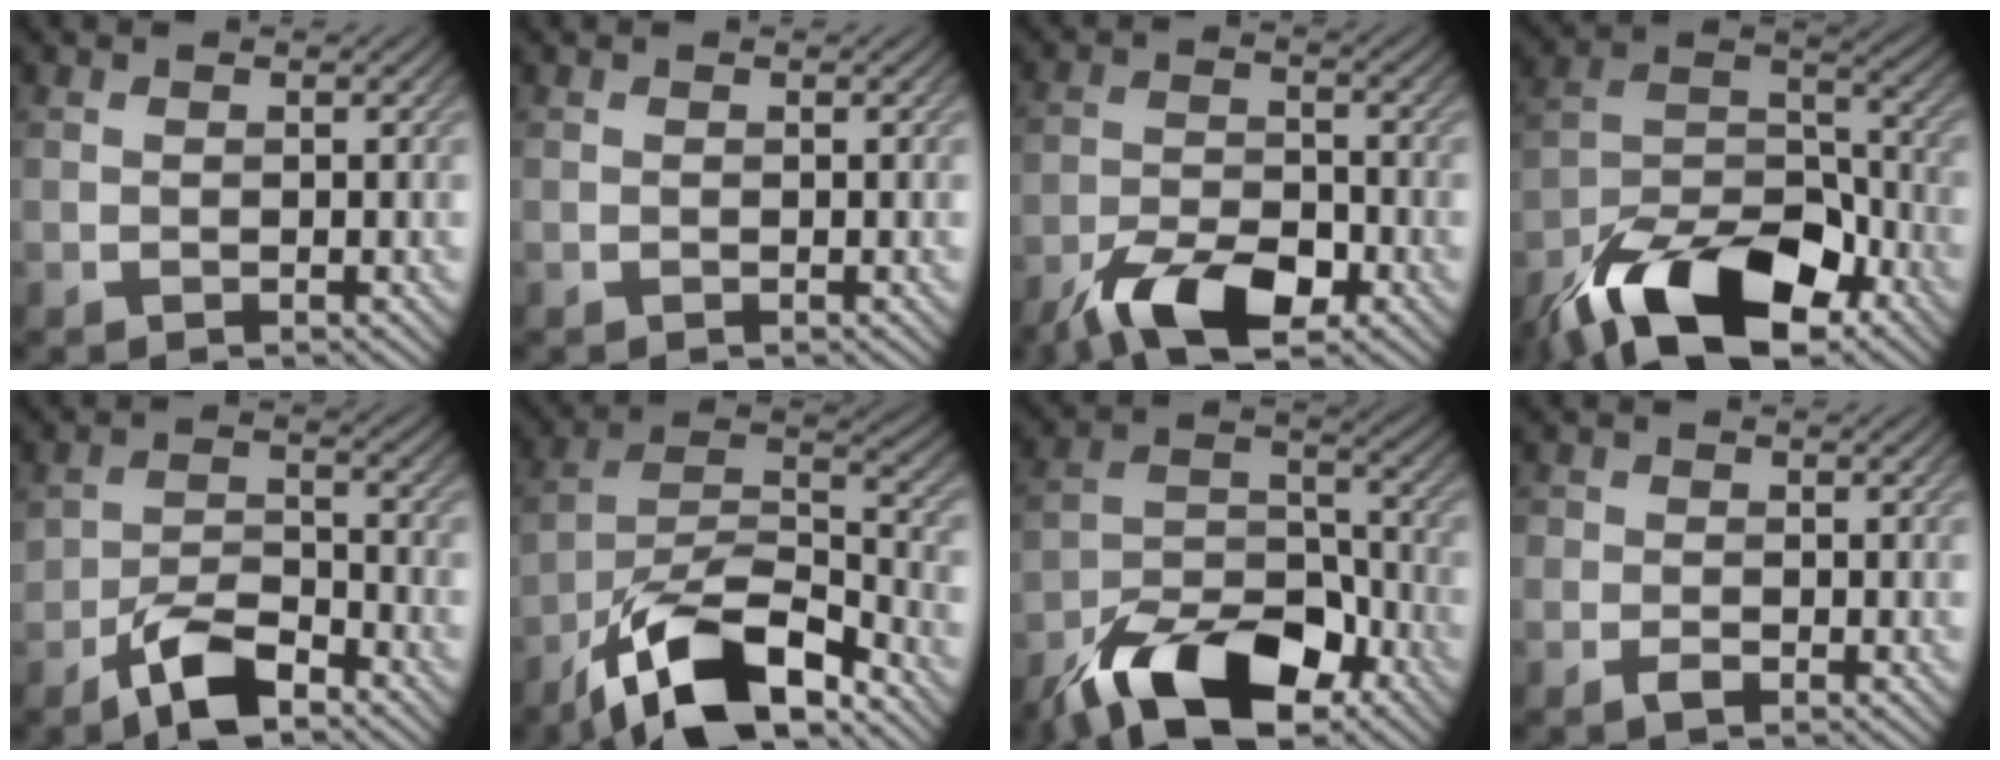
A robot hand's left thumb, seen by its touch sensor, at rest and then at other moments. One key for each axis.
{"total": 0.0}
{"total": 9.1, "fx": -6.0, "fy": 3.6, "fz": 5.9, "tx": -0.107, "ty": -0.004, "tz": -0.116}
{"total": 16.2, "fx": -10.6, "fy": 7.3, "fz": 9.7, "tx": -0.193, "ty": -0.015, "tz": -0.200}
{"total": 5.9, "fx": -4.0, "fy": 2.6, "fz": 3.5, "tx": -0.063, "ty": 0.008, "tz": -0.078}
{"total": 13.5, "fx": -9.3, "fy": 4.6, "fz": 8.6, "tx": -0.160, "ty": -0.007, "tz": -0.187}
{"total": 13.9, "fx": -9.4, "fy": 6.4, "fz": 8.0, "tx": -0.149, "ty": -0.004, "tz": -0.183}
{"total": 1.7, "fx": -1.0, "fy": 1.2, "fz": 0.8, "tx": -0.014, "ty": -0.001, "tz": -0.023}